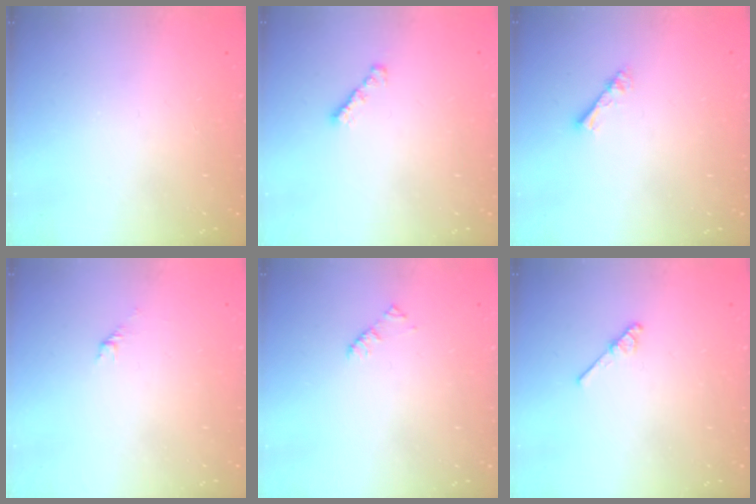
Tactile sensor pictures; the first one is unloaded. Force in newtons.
{"total": 1.6, "press": 1.5, "slide": 0.4}
{"total": 2.3, "press": 2.3, "slide": 0.3}
{"total": 1.5, "press": 1.4, "slide": 0.5}
{"total": 1.9, "press": 1.9, "slide": 0.3}
{"total": 3.0, "press": 2.9, "slide": 0.5}